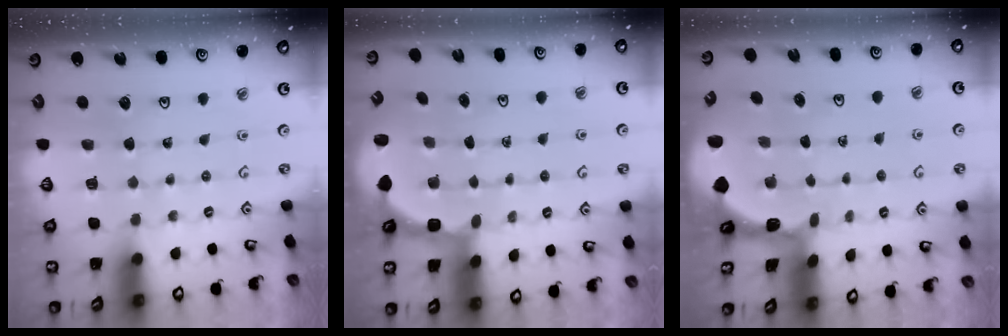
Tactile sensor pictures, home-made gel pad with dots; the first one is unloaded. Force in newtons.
{"total": 2.9, "press": 2.5, "slide": 1.4}
{"total": 1.1, "press": 1.1, "slide": 0.2}